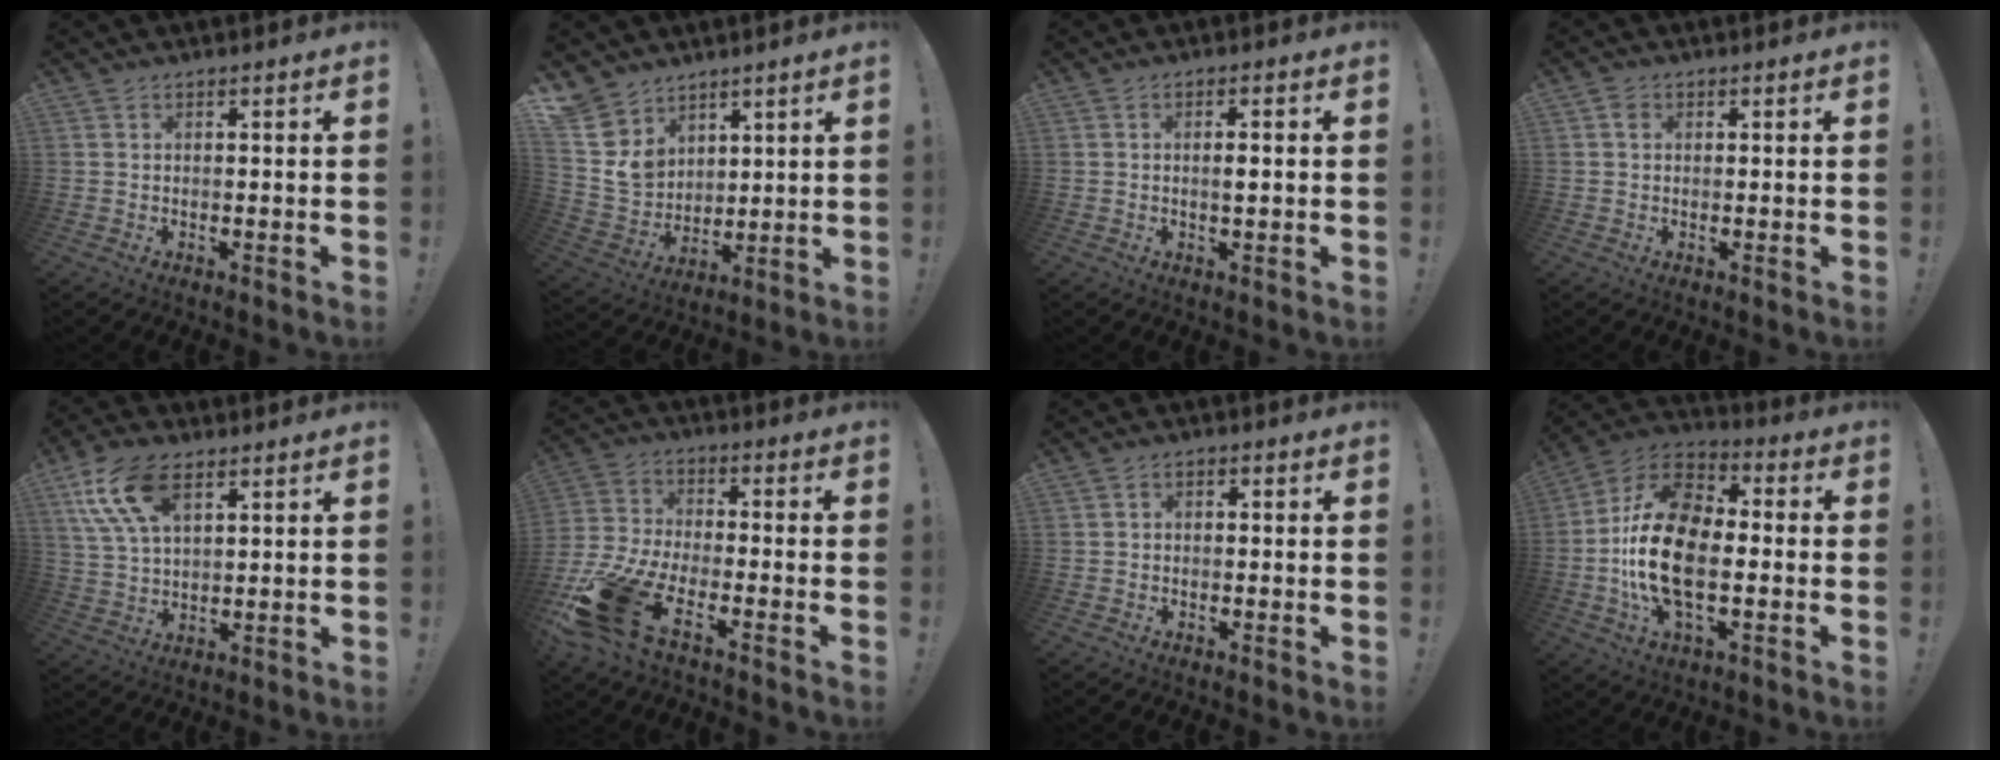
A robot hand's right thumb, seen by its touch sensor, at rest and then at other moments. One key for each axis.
{"total": 10.2, "fx": 5.7, "fy": 8.3, "fz": 1.5, "tx": -0.039, "ty": -0.051, "tz": 0.125}
{"total": 2.5, "fx": -0.1, "fy": 0.6, "fz": 2.4, "tx": -0.029, "ty": -0.004, "tz": -0.007}
{"total": 1.5, "fx": 0.4, "fy": 1.3, "fz": 0.7, "tx": -0.005, "ty": 0.000, "tz": 0.006}
{"total": 13.8, "fx": 6.4, "fy": 7.2, "fz": 9.8, "tx": -0.188, "ty": -0.014, "tz": 0.120}
{"total": 16.7, "fx": -9.5, "fy": 6.9, "fz": 11.9, "tx": -0.246, "ty": 0.043, "tz": -0.164}
{"total": 1.8, "fx": -1.1, "fy": 1.1, "fz": 0.8, "tx": -0.012, "ty": 0.007, "tz": -0.021}
{"total": 20.9, "fx": -2.5, "fy": 11.9, "fz": 17.0, "tx": -0.321, "ty": 0.021, "tz": -0.038}